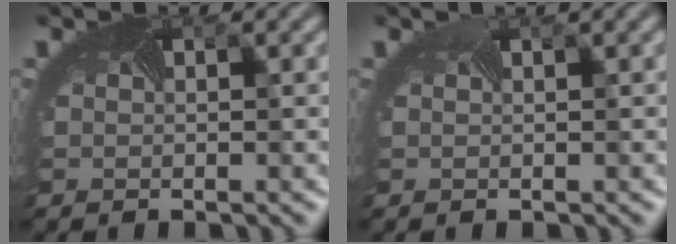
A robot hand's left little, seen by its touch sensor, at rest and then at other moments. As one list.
[{"total": 1.4, "force": [0.7, 0.4, 1.1], "torque": [-0.014, 0.012, 0.001]}]